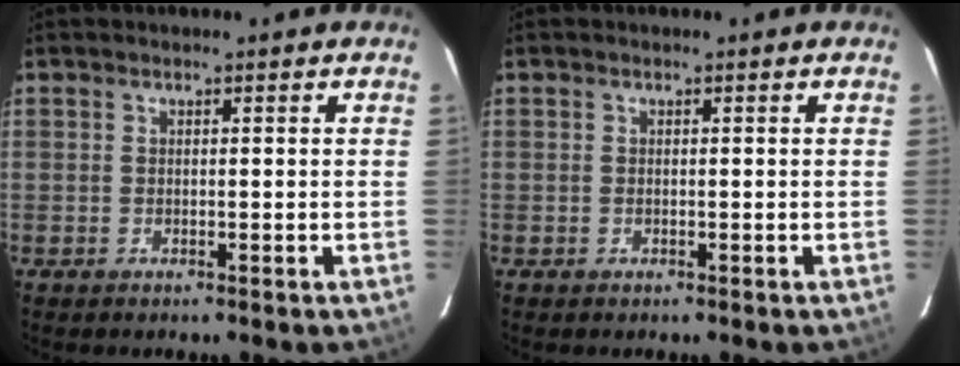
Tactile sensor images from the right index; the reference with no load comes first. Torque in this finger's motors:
{"motor_torque": [-0.07, 0.01, -0.03, 0.00]}